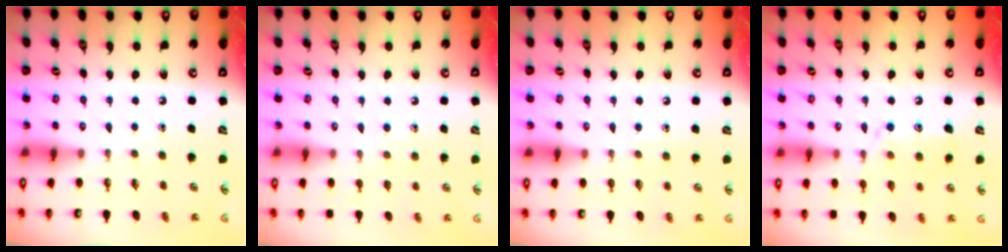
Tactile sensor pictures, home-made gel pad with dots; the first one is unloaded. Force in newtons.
{"total": 5.8, "press": 5.7, "slide": 0.6}
{"total": 4.9, "press": 4.9, "slide": 0.5}
{"total": 12.5, "press": 12.5, "slide": 0.8}